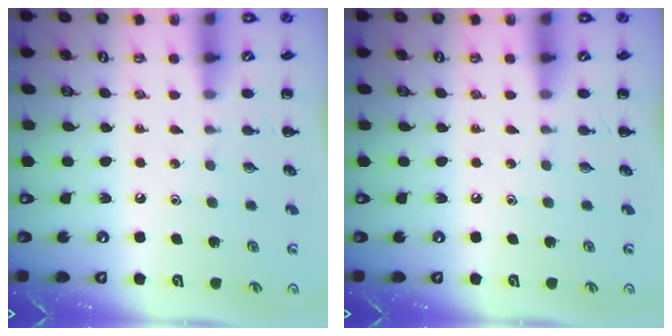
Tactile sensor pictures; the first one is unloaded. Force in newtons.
{"total": 0.0}